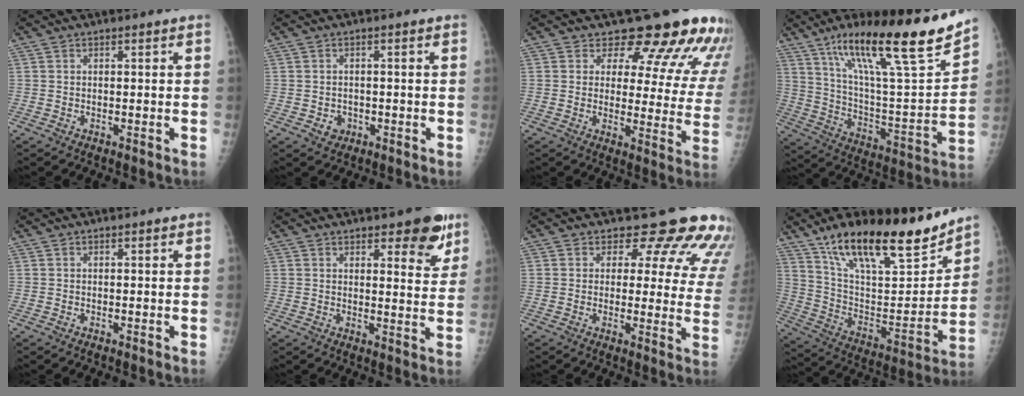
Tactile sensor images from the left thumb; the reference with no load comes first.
{"total": 2.2, "force": [-0.8, 2.0, 0.7], "torque": [-0.001, 0.005, -0.006]}
{"total": 15.9, "force": [13.6, 5.7, 6.0], "torque": [-0.022, -0.097, 0.146]}
{"total": 25.9, "force": [17.4, 4.2, 18.7], "torque": [-0.282, -0.062, 0.296]}
{"total": 0.0}
{"total": 8.1, "force": [5.1, 3.1, 5.4], "torque": [-0.037, -0.028, 0.064]}
{"total": 14.4, "force": [12.6, 5.5, 4.3], "torque": [0.005, -0.093, 0.119]}
{"total": 25.5, "force": [18.4, 8.1, 15.6], "torque": [-0.218, -0.069, 0.312]}